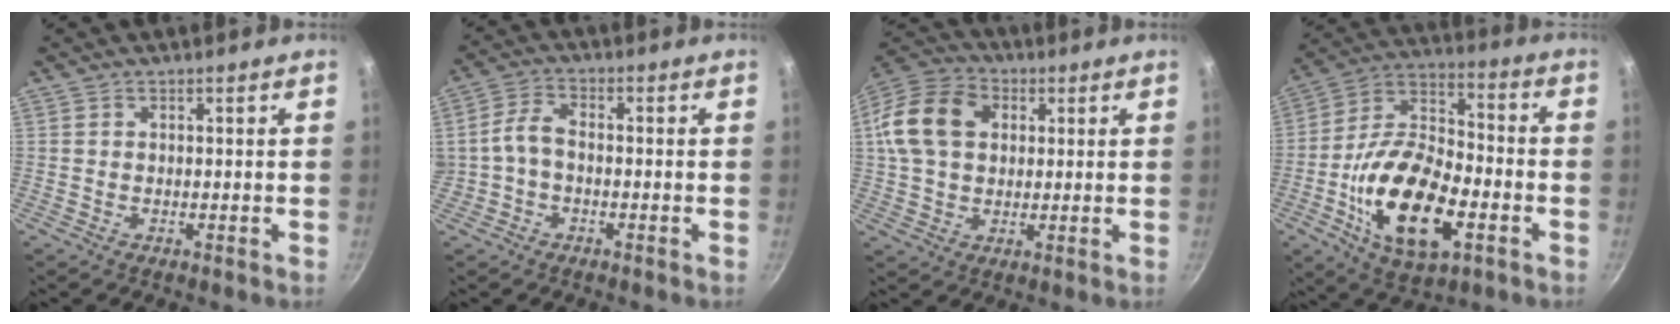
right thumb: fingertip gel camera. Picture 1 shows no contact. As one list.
[{"total": 4.7, "force": [-0.9, 3.2, 3.3], "torque": [-0.060, 0.027, -0.021]}, {"total": 14.8, "force": [3.1, 10.9, 9.5], "torque": [-0.164, 0.021, 0.041]}, {"total": 21.8, "force": [-6.9, 11.1, 17.5], "torque": [-0.305, 0.029, -0.126]}]